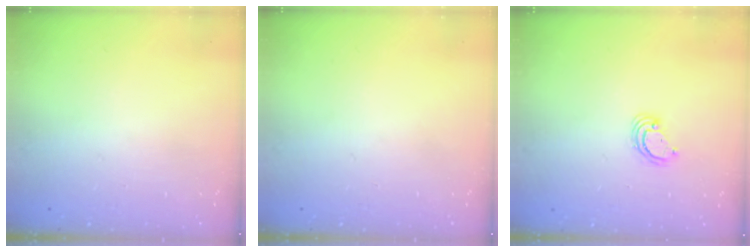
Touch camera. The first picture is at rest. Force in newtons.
{"total": 0.0}
{"total": 3.8, "press": 3.8, "slide": 0.1}